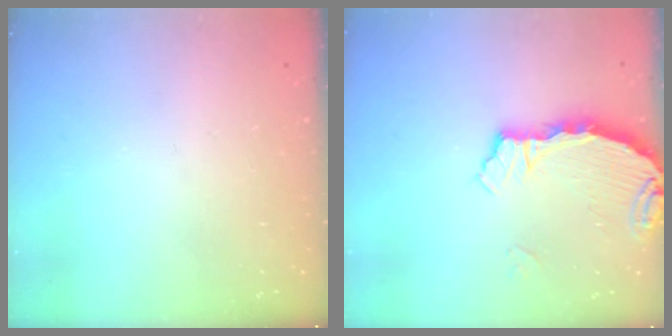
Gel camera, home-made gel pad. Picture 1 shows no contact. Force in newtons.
{"total": 3.4, "press": 3.3, "slide": 0.4}